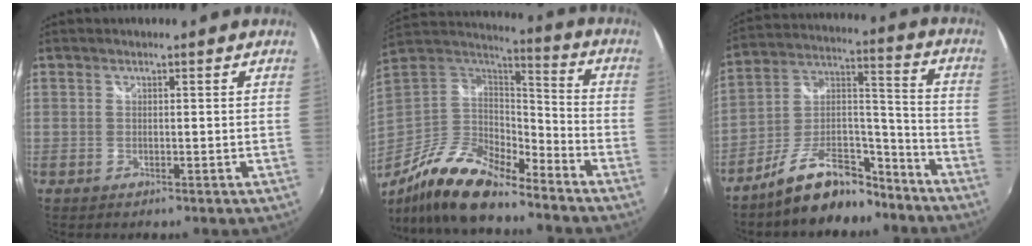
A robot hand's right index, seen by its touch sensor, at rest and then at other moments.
{"total": 17.6, "force": [-13.3, 5.7, 10.0], "torque": [-0.206, -0.023, -0.253]}
{"total": 14.7, "force": [-11.2, 6.5, 7.0], "torque": [-0.136, 0.050, -0.175]}